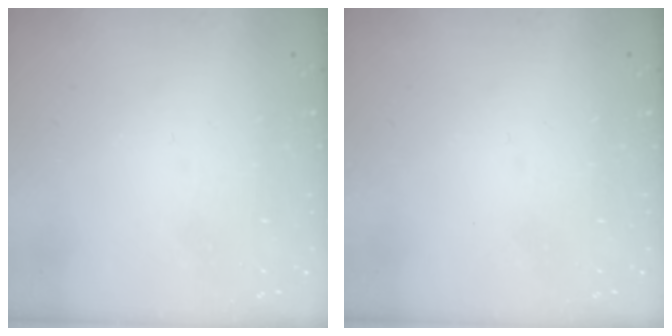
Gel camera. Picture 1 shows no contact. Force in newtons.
{"total": 0.0}